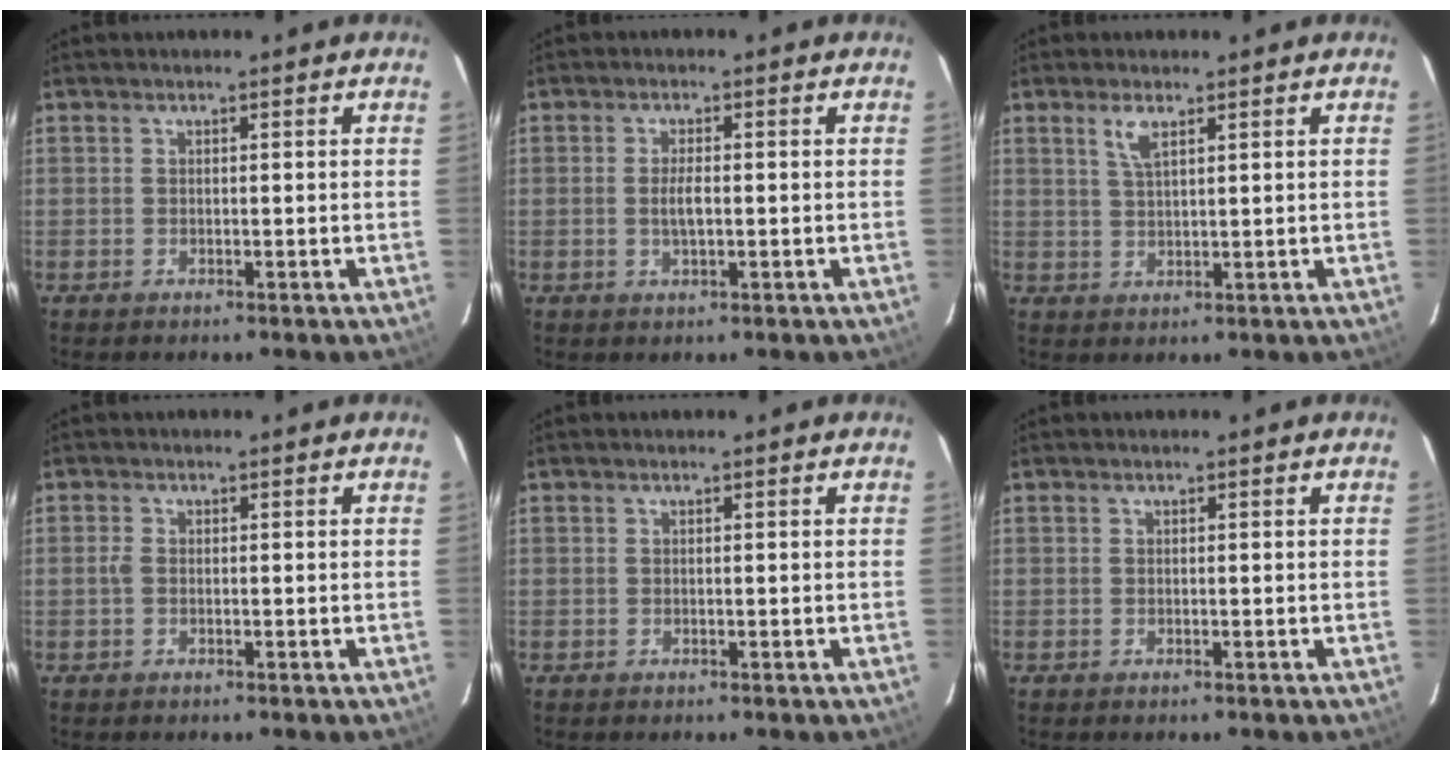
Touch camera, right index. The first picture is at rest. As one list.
[{"total": 3.0, "force": [-0.3, 0.9, 2.8], "torque": [-0.053, -0.001, -0.004]}, {"total": 3.4, "force": [1.9, 1.1, 2.6], "torque": [-0.051, 0.000, 0.040]}, {"total": 1.2, "force": [-0.2, 0.8, 0.9], "torque": [-0.020, 0.003, -0.006]}, {"total": 0.0}, {"total": 0.0}]